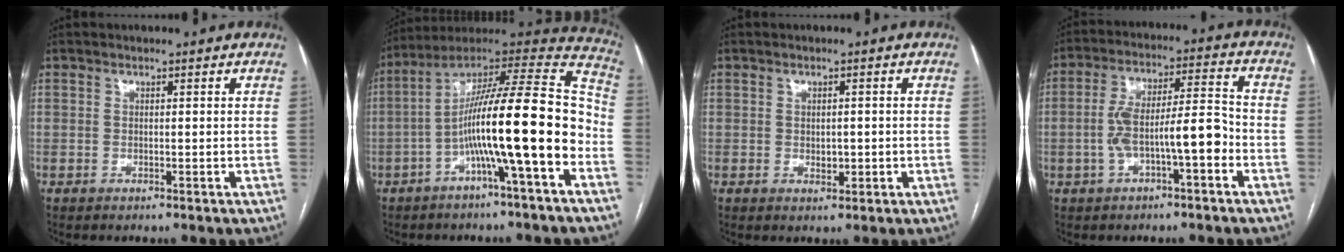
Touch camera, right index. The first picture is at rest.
{"total": 20.3, "force": [-5.3, 0.7, 19.6], "torque": [-0.303, 0.023, -0.092]}
{"total": 2.0, "force": [-0.2, 1.2, 1.6], "torque": [-0.025, -0.002, 0.001]}
{"total": 10.1, "force": [-3.1, 1.9, 9.4], "torque": [-0.171, 0.031, -0.048]}